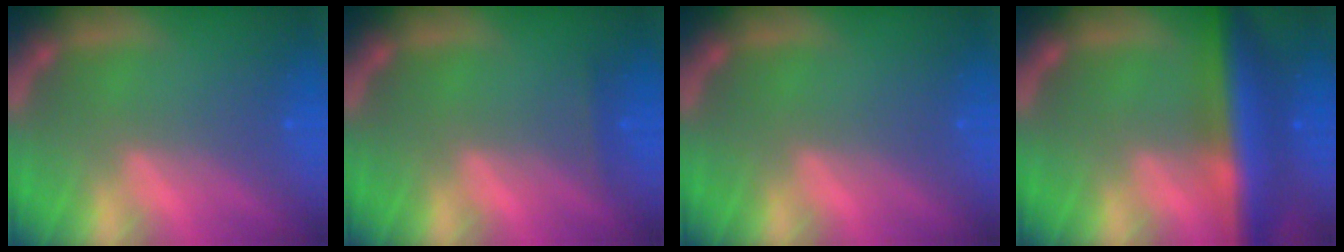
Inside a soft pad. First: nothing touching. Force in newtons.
{"total": 0.9}
{"total": 0.0}
{"total": 8.9}